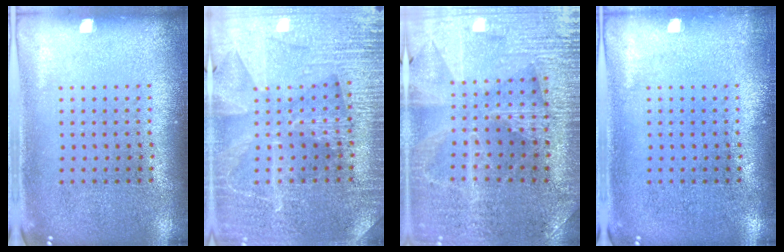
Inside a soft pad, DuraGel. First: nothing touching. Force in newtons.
{"total": 3.6, "press": 3.5, "slide": 0.9}
{"total": 3.0, "press": 2.9, "slide": 0.5}
{"total": 0.6, "press": 0.6, "slide": 0.1}